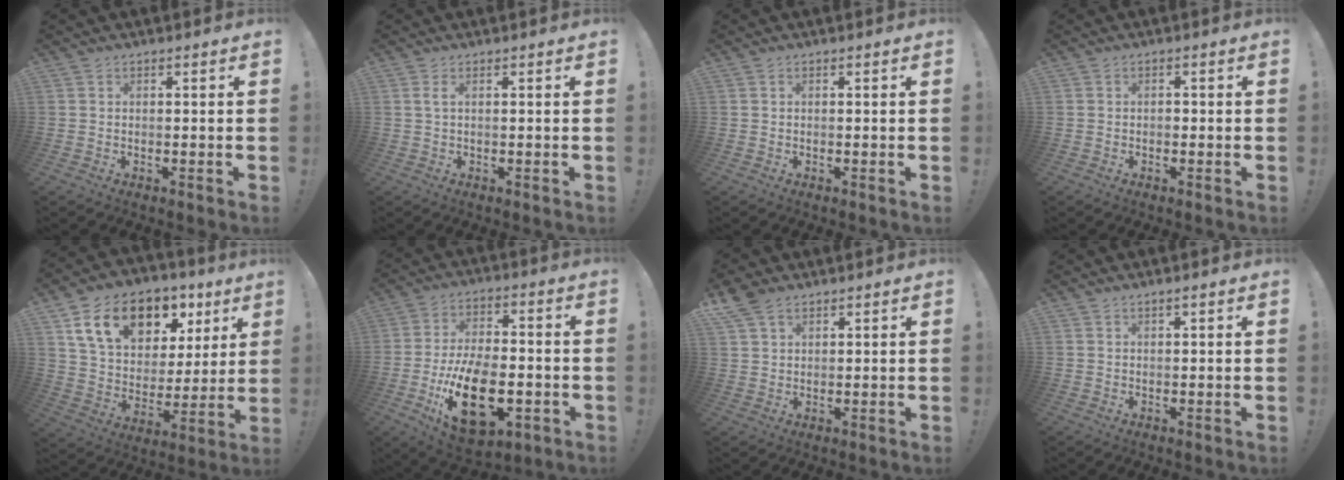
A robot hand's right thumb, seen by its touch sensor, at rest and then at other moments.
{"total": 1.7, "force": [0.8, 0.1, 1.5], "torque": [-0.031, 0.001, 0.014]}
{"total": 0.0}
{"total": 1.1, "force": [-0.7, 0.6, 0.4], "torque": [-0.006, 0.002, -0.014]}
{"total": 18.9, "force": [10.0, 12.0, 10.5], "torque": [-0.172, -0.039, 0.189]}
{"total": 21.9, "force": [-7.5, 12.2, 16.6], "torque": [-0.300, 0.038, -0.113]}
{"total": 5.7, "force": [4.3, 2.8, 2.6], "torque": [-0.051, -0.016, 0.083]}
{"total": 1.2, "force": [0.8, 0.0, 0.9], "torque": [-0.012, -0.002, 0.012]}